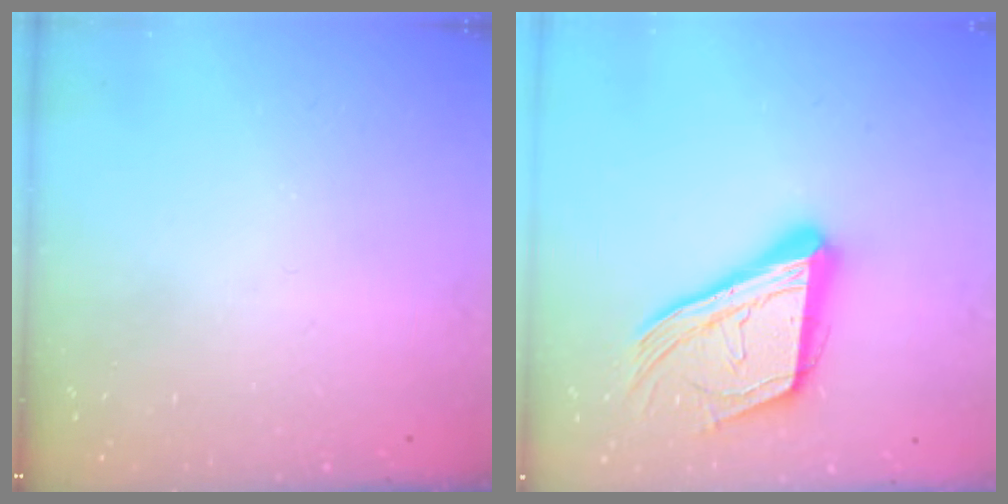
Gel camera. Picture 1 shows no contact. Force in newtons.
{"total": 21.0, "press": 20.8, "slide": 2.7}